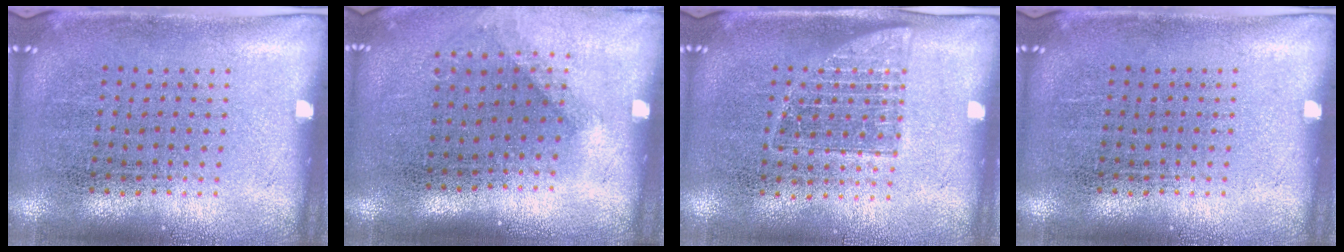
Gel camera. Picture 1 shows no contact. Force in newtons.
{"total": 1.2, "press": 0.9, "slide": 0.7}
{"total": 1.2, "press": 1.1, "slide": 0.6}
{"total": 0.0}